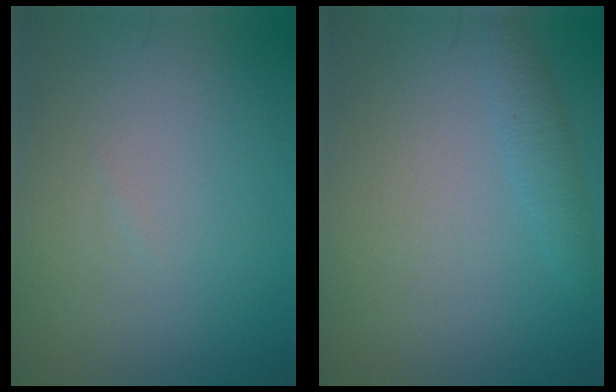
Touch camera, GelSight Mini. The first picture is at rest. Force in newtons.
{"total": 1.6, "press": 1.6, "slide": 0.1}